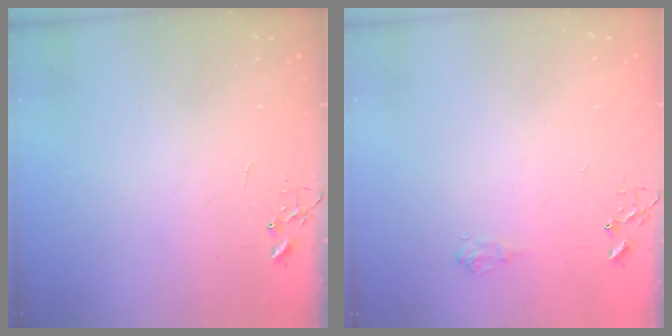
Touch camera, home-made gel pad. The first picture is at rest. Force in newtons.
{"total": 6.2, "press": 6.1, "slide": 0.8}